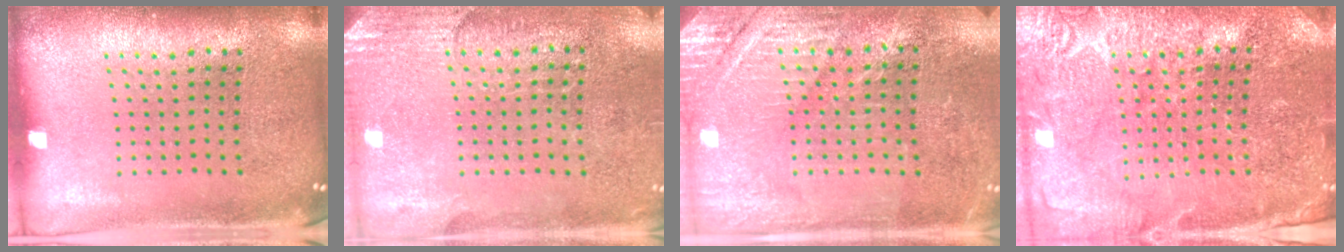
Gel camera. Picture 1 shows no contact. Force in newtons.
{"total": 2.6, "press": 2.3, "slide": 1.2}
{"total": 2.9, "press": 2.9, "slide": 0.2}
{"total": 3.5, "press": 3.5, "slide": 0.7}